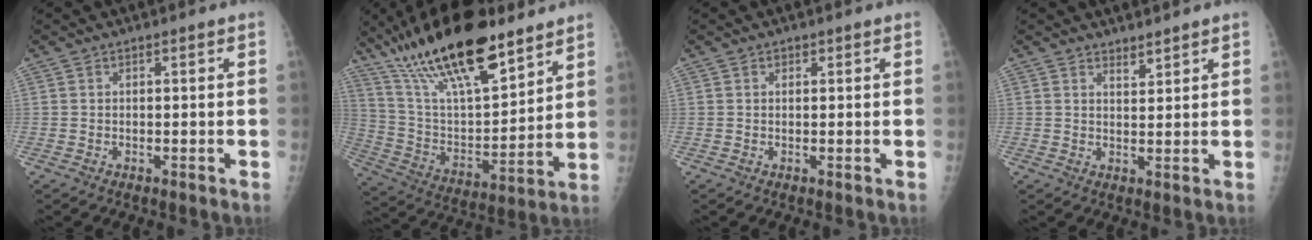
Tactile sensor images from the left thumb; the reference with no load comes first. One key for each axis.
{"total": 24.8, "fx": 17.1, "fy": 8.2, "fz": 16.0, "tx": -0.254, "ty": -0.054, "tz": 0.305}
{"total": 0.6, "fx": 0.3, "fy": 0.4, "fz": 0.2, "tx": -0.001, "ty": -0.001, "tz": 0.003}
{"total": 2.1, "fx": 1.9, "fy": 0.6, "fz": 0.5, "tx": 0.004, "ty": -0.017, "tz": 0.031}